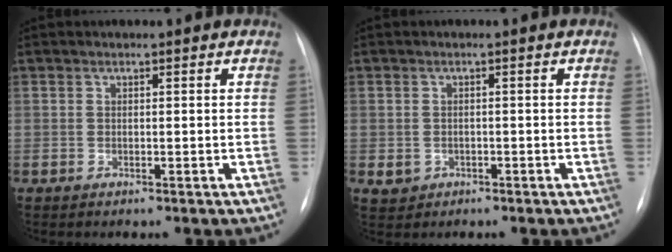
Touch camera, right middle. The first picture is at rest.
{"total": 2.2, "force": [-0.8, 2.0, 0.5], "torque": [-0.008, 0.004, -0.005]}